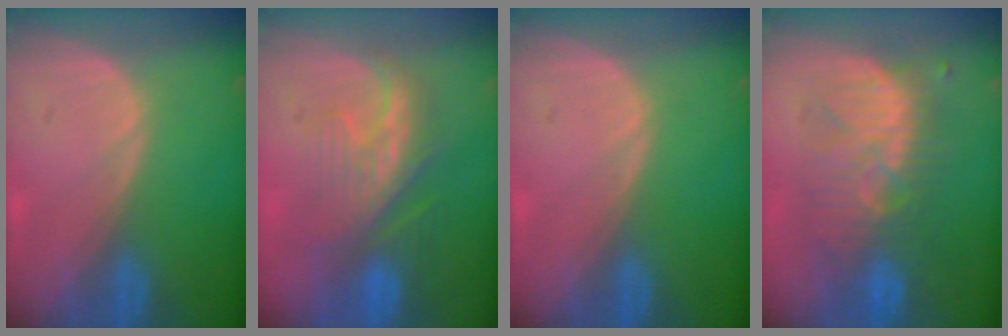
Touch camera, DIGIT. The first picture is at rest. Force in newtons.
{"total": 8.2, "press": 8.0, "slide": 2.0}
{"total": 0.0}
{"total": 8.8, "press": 8.8, "slide": 0.2}